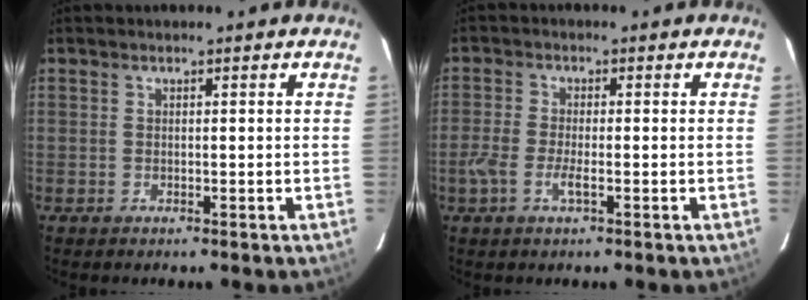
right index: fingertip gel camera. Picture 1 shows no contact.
{"total": 4.3, "force": [-1.8, 1.3, 3.7], "torque": [-0.084, -0.003, -0.039]}